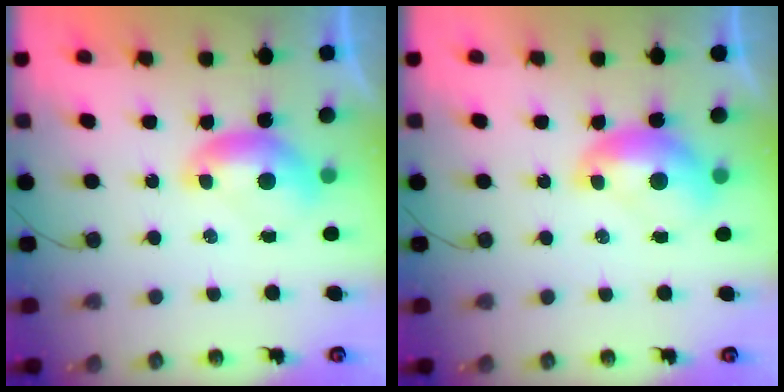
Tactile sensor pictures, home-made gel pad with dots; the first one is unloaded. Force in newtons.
{"total": 1.6, "press": 1.5, "slide": 0.2}